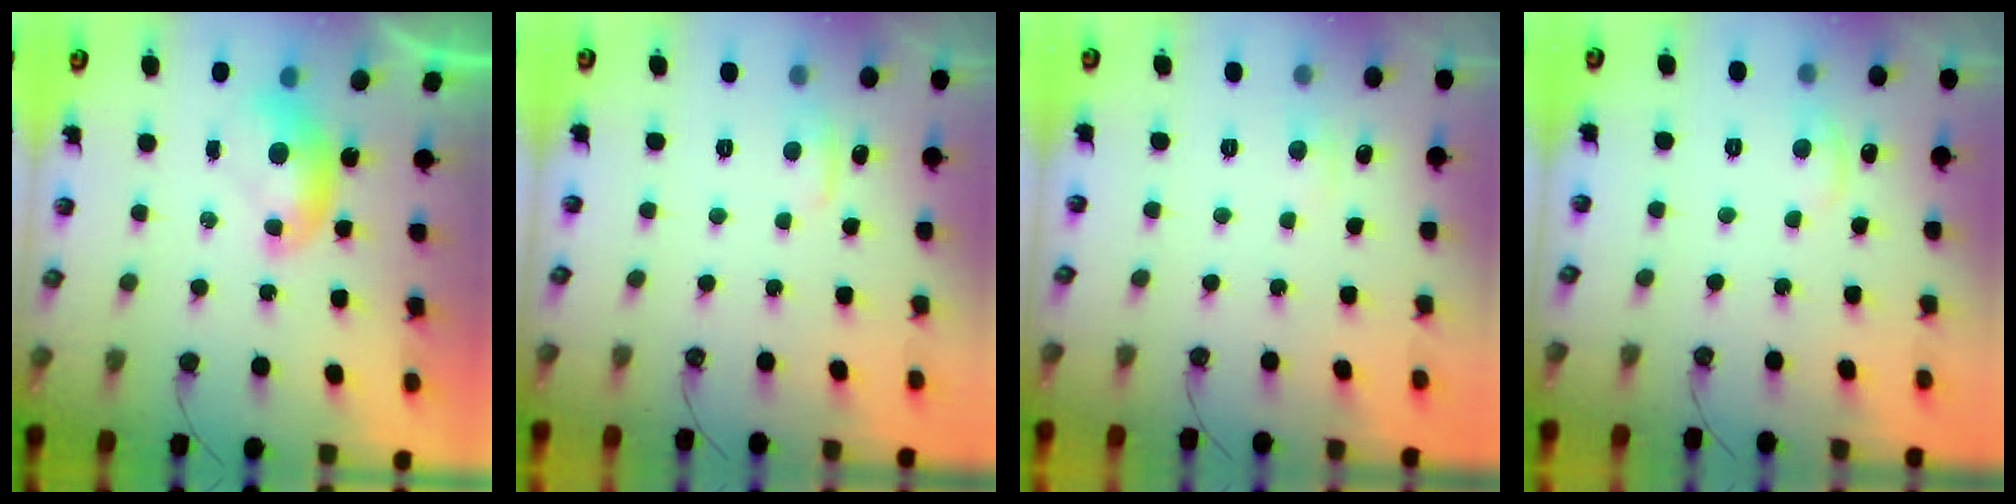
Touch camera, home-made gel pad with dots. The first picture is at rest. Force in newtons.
{"total": 0.9, "press": 0.0, "slide": 0.9}
{"total": 1.9, "press": 1.8, "slide": 0.4}
{"total": 0.8, "press": 0.3, "slide": 0.7}